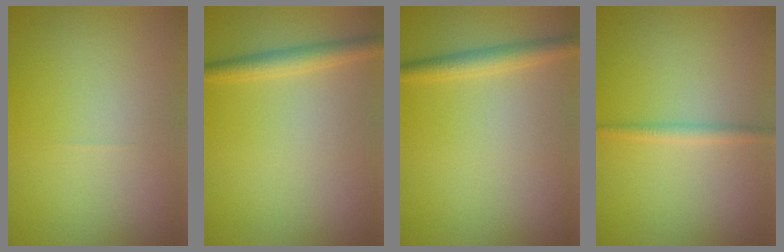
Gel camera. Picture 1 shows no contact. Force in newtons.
{"total": 2.3, "press": 2.2, "slide": 0.1}
{"total": 2.3, "press": 2.2, "slide": 0.1}
{"total": 1.3, "press": 1.3, "slide": 0.1}